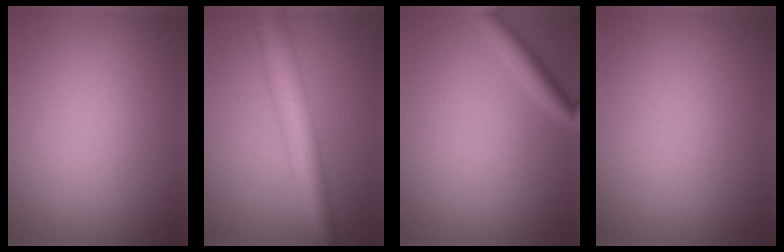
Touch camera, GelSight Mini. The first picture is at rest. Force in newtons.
{"total": 7.2, "press": 7.2, "slide": 0.1}
{"total": 2.3, "press": 2.3, "slide": 0.2}
{"total": 0.0}